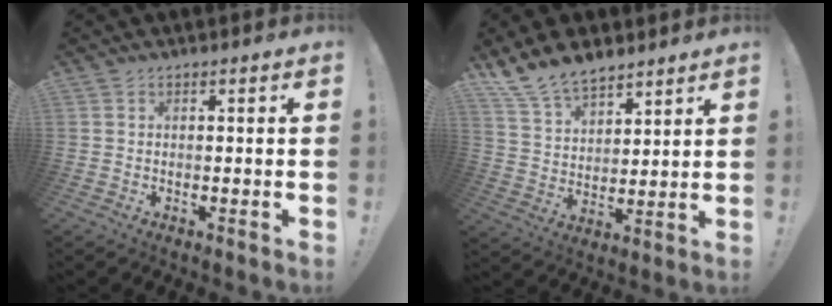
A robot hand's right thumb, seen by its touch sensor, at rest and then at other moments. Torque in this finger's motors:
{"motor_torque": [-0.26, 0.47, 0.33, 0.33, 0.01]}